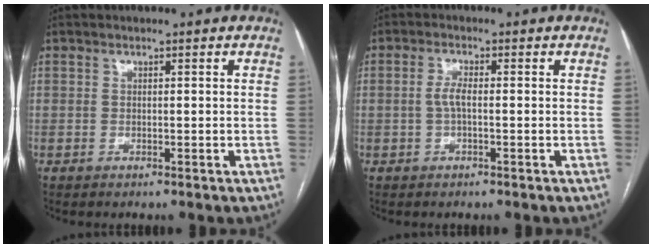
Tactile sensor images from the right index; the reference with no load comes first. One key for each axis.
{"total": 2.4, "fx": -0.3, "fy": 0.6, "fz": 2.3, "tx": -0.049, "ty": 0.003, "tz": -0.004}